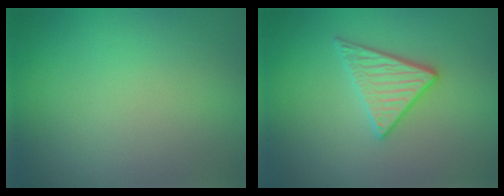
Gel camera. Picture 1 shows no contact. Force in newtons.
{"total": 3.0, "press": 2.9, "slide": 0.6}